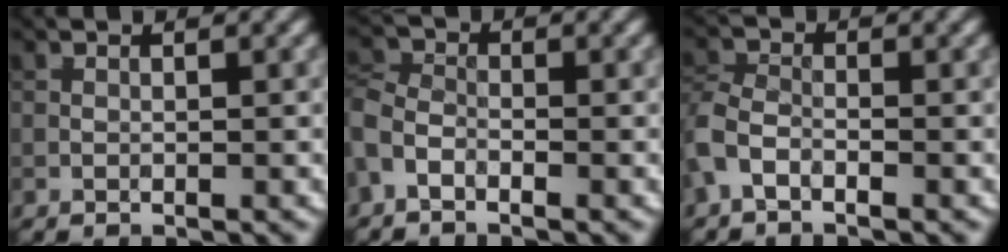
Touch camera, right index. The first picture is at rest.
{"total": 2.6, "force": [-1.6, 1.5, 1.4], "torque": [-0.031, 0.002, -0.048]}
{"total": 2.6, "force": [-1.7, 1.4, 1.4], "torque": [-0.032, 0.003, -0.047]}